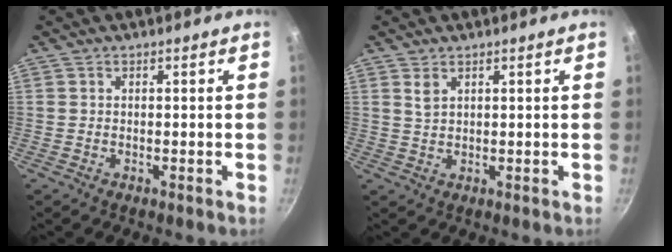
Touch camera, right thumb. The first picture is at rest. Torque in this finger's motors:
{"motor_torque": [0.12, 0.10, 0.17, 0.00, 0.07]}